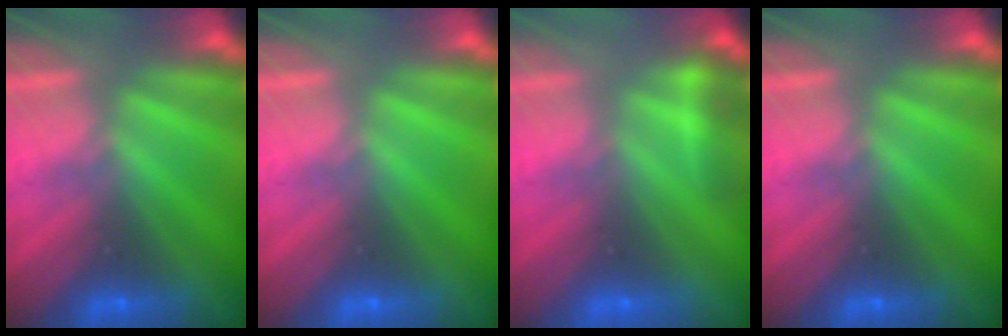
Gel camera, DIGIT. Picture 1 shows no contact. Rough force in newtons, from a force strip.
{"total": 0.0}
{"total": 2.5}
{"total": 0.0}